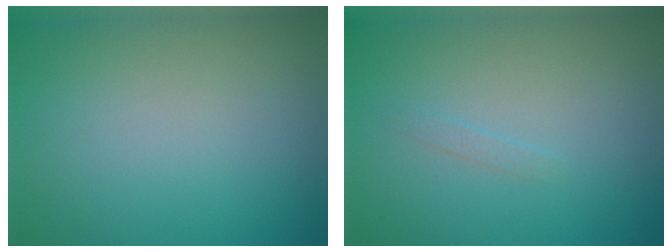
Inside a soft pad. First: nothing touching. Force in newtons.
{"total": 0.6, "press": 0.6, "slide": 0.0}